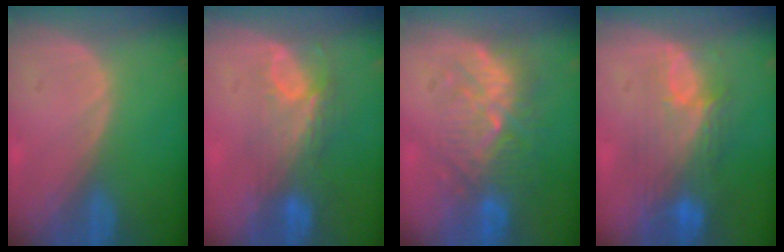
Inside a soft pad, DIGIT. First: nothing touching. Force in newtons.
{"total": 7.5, "press": 6.6, "slide": 3.6}
{"total": 9.4, "press": 8.9, "slide": 2.8}
{"total": 9.7, "press": 8.4, "slide": 5.0}